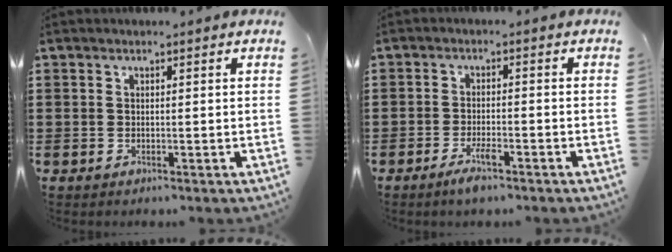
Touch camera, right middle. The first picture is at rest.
{"total": 3.6, "force": [-2.2, 0.7, 2.8], "torque": [-0.051, -0.001, -0.039]}